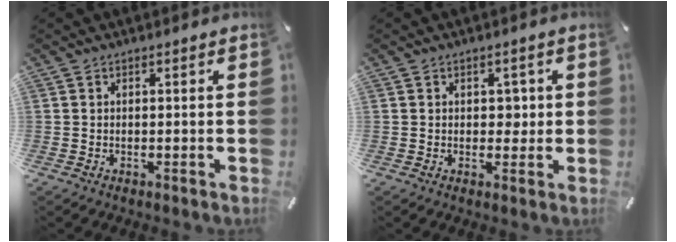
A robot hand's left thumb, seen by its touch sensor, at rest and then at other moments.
{"total": 2.9, "force": [0.3, 2.3, 1.8], "torque": [-0.012, -0.003, -0.002]}